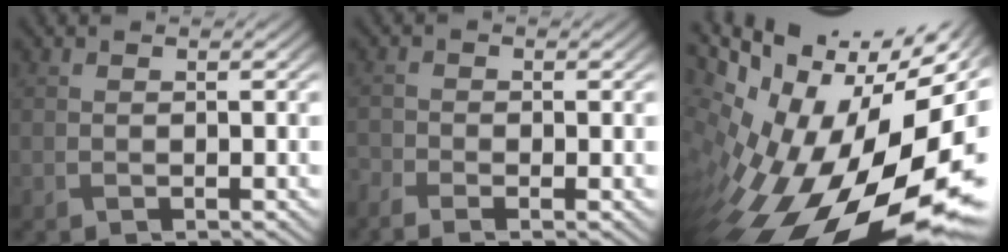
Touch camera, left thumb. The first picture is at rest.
{"total": 2.5, "force": [-2.0, 0.6, 1.4], "torque": [-0.035, -0.008, -0.046]}
{"total": 22.3, "force": [-3.5, 11.6, 18.7], "torque": [-0.341, -0.049, -0.058]}